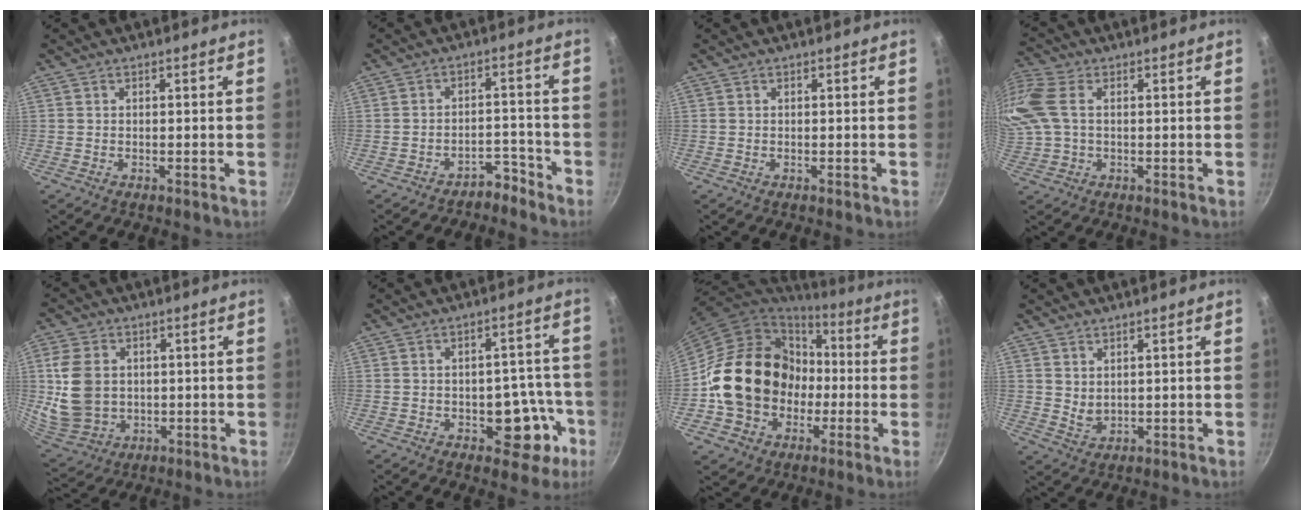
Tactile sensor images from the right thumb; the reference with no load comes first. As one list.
[{"total": 4.3, "force": [-3.6, 1.9, 1.2], "torque": [0.009, 0.047, -0.052]}, {"total": 0.0}, {"total": 11.1, "force": [1.7, 7.1, 8.3], "torque": [-0.193, 0.017, 0.028]}, {"total": 12.8, "force": [1.1, 10.1, 7.9], "torque": [-0.141, -0.008, 0.038]}, {"total": 10.4, "force": [-3.8, 6.1, 7.5], "torque": [-0.034, 0.031, -0.044]}, {"total": 20.7, "force": [-1.3, 17.5, 10.9], "torque": [-0.162, 0.043, -0.011]}, {"total": 2.9, "force": [1.6, 1.8, 1.6], "torque": [-0.024, -0.015, 0.036]}]